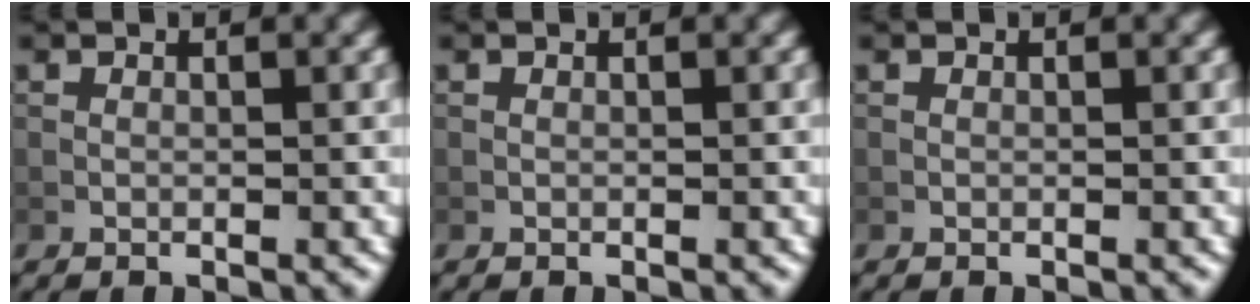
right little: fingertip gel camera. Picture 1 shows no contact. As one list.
[{"total": 0.0}, {"total": 0.0}]